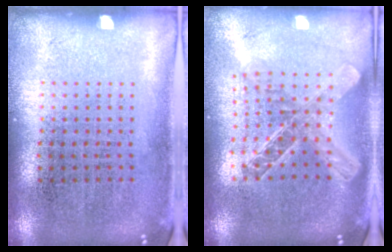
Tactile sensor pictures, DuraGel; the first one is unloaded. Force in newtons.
{"total": 2.0, "press": 1.7, "slide": 1.1}